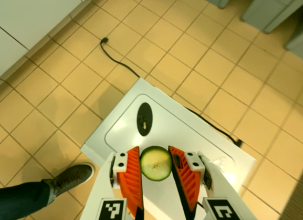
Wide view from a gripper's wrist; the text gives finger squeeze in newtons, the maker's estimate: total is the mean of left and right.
{"total": 6.4, "left": 6.0, "right": 6.8}